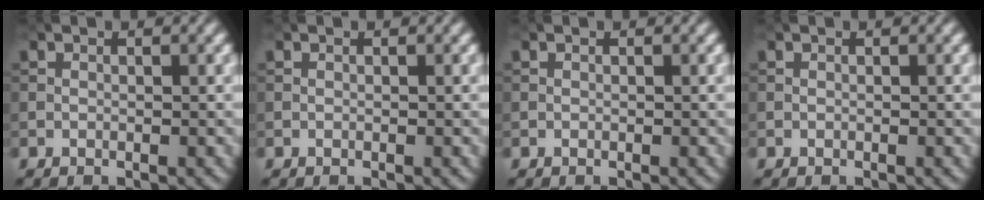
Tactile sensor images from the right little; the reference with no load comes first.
{"total": 0.0}
{"total": 0.0}
{"total": 0.0}